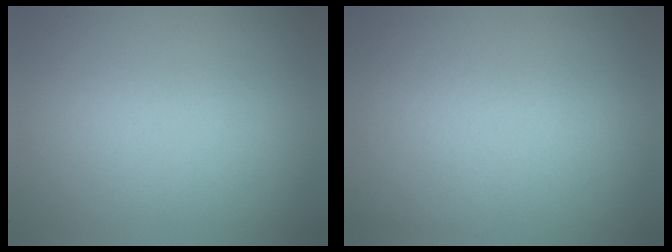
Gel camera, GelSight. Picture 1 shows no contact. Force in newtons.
{"total": 2.3}